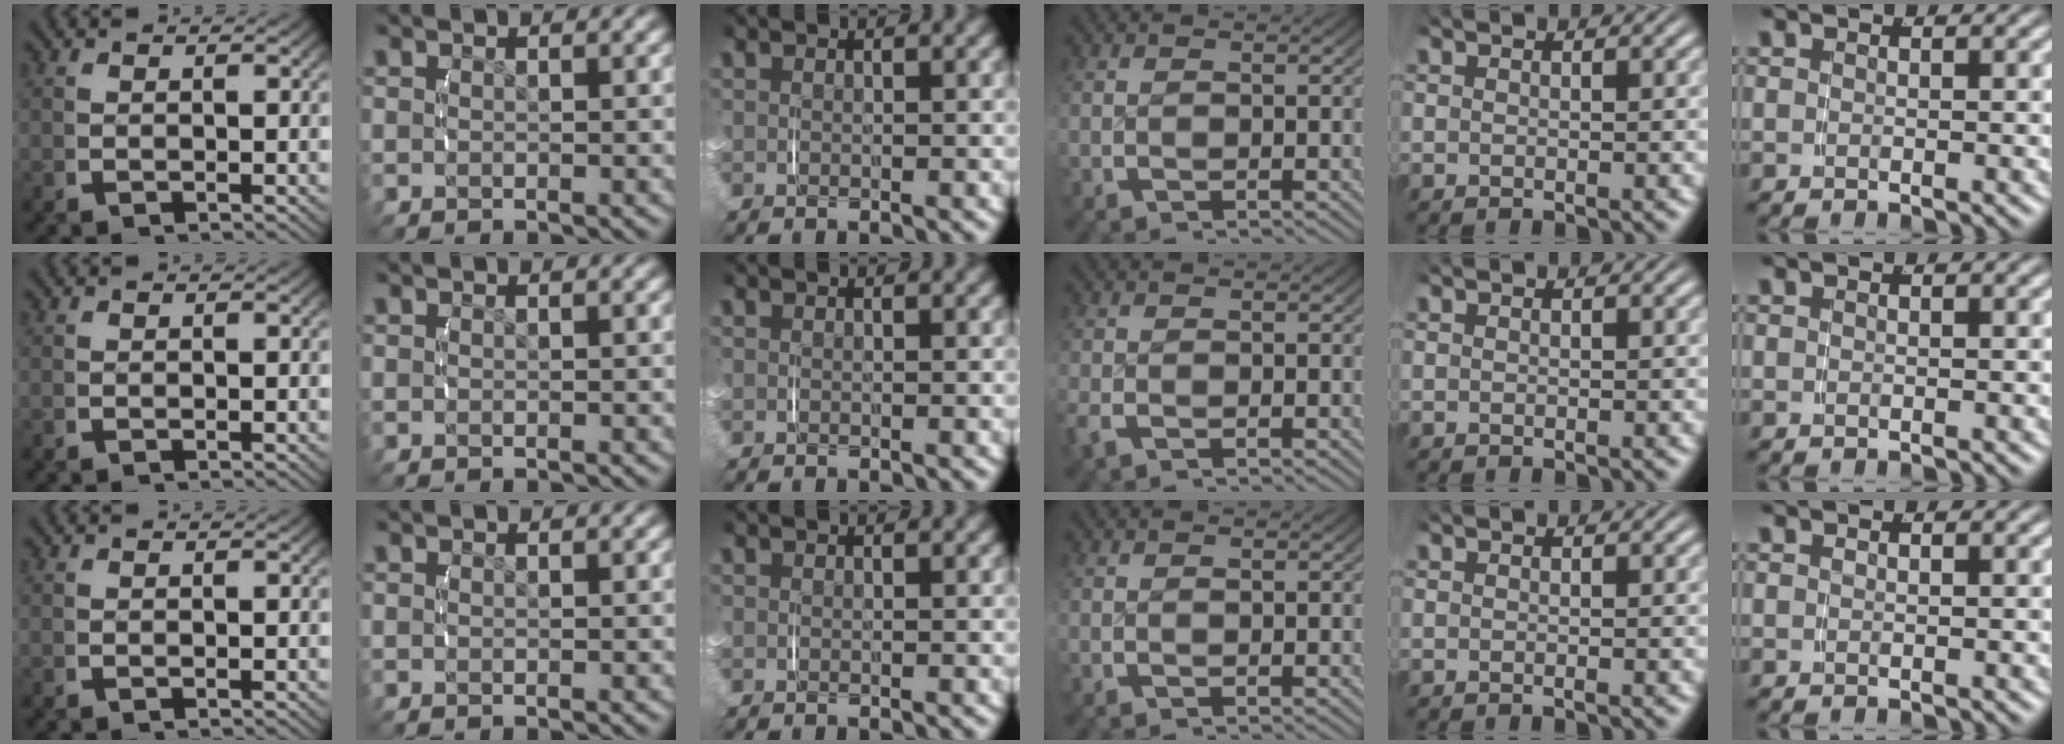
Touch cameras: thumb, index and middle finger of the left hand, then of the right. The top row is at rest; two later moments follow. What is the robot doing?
{"motion": "lift_and_place", "object": "small bumper sticker"}